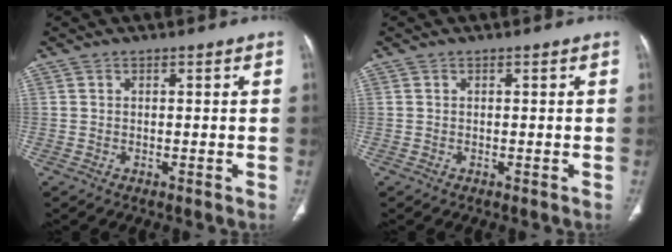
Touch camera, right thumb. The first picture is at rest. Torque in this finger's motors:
{"motor_torque": [2.45, 2.56, -0.12, 0.30, -0.02]}